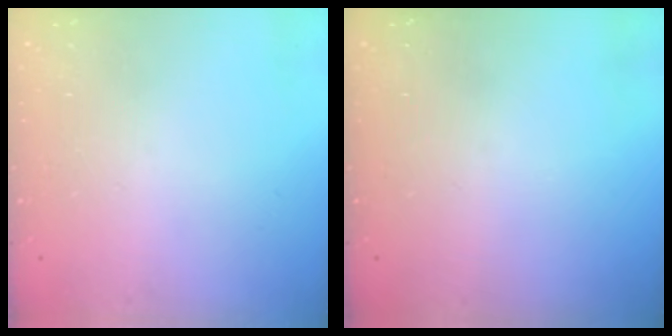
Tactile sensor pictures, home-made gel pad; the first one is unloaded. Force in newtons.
{"total": 0.0}